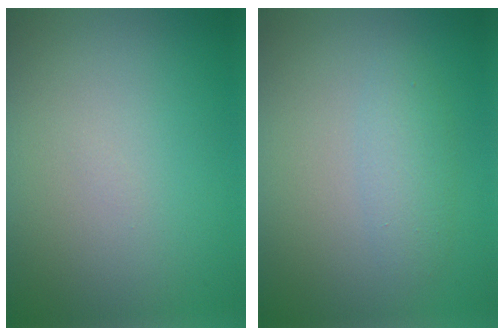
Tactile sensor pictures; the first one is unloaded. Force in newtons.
{"total": 1.8, "press": 1.8, "slide": 0.0}